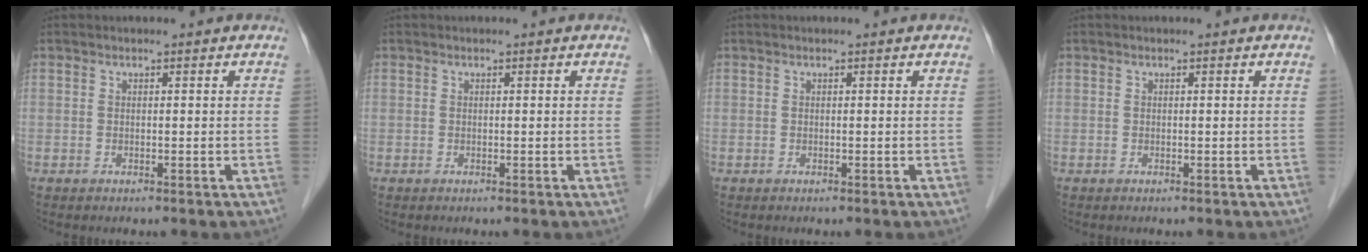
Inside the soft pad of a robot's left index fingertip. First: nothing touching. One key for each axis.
{"total": 0.0}
{"total": 0.0}
{"total": 0.0}